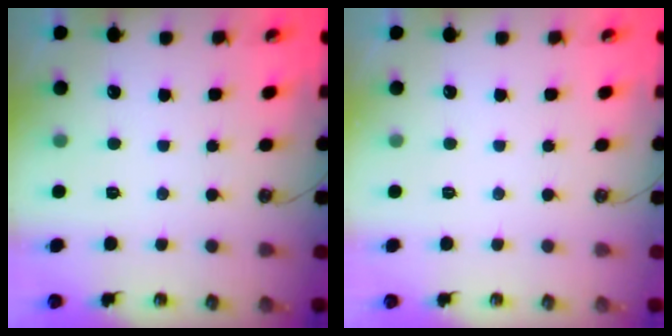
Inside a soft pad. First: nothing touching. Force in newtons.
{"total": 0.0}